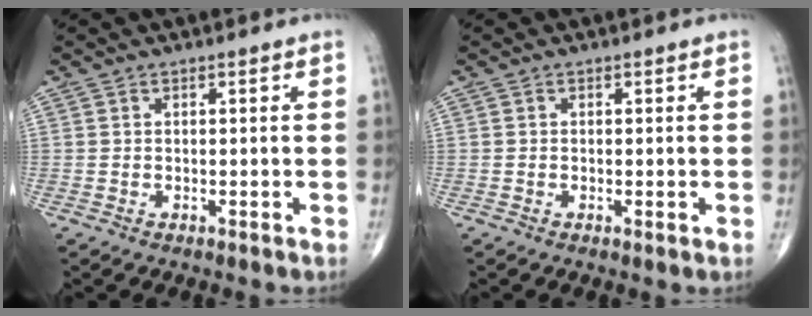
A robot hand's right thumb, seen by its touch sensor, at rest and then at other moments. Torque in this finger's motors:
{"motor_torque": [-0.15, 0.05, -0.05, -0.05, -0.02]}